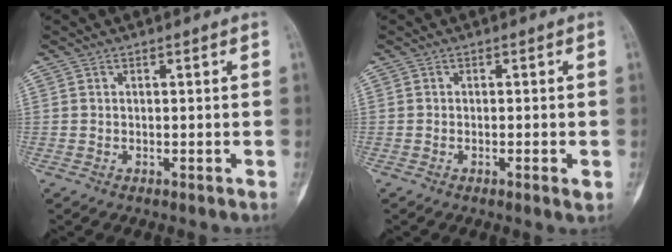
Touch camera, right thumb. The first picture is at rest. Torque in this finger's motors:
{"motor_torque": [-0.42, -0.19, -0.38, 0.08, -0.07]}